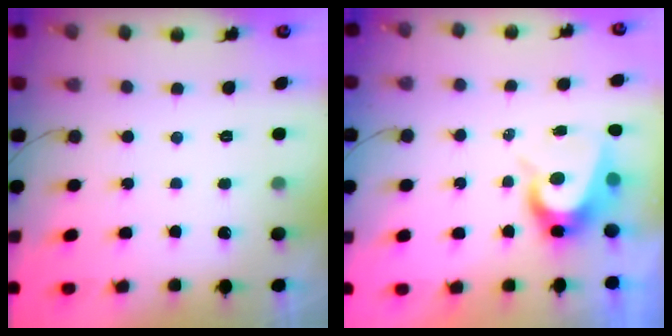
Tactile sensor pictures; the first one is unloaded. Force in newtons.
{"total": 7.7, "press": 7.7, "slide": 0.4}